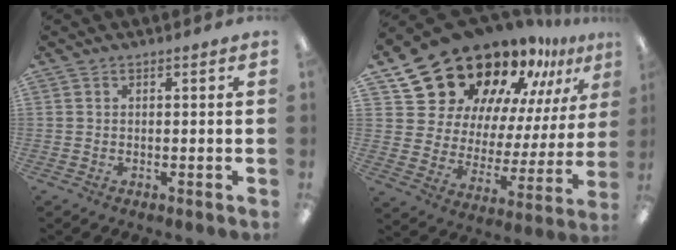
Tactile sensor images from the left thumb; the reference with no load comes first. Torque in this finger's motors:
{"motor_torque": [2.09, 2.92, 1.39, -1.38, 0.13]}